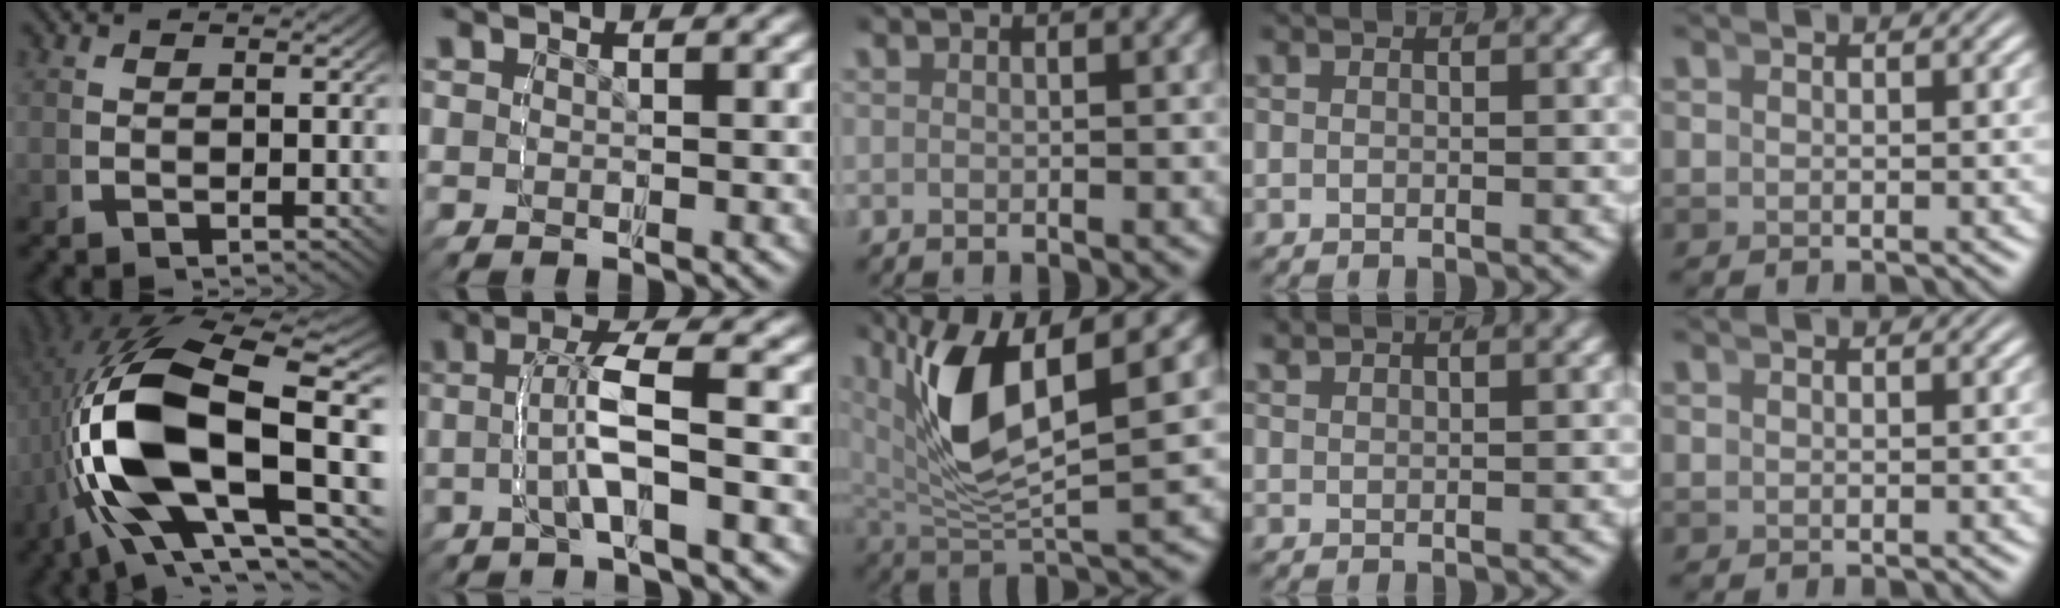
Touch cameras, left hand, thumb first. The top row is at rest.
{"thumb": {"total": 17.9, "force": [0.5, 8.8, 15.6], "torque": [-0.327, -0.023, 0.024]}, "index": {"total": 4.0, "force": [-0.2, 0.2, 4.0], "torque": [-0.077, 0.012, -0.009]}, "middle": {"total": 8.9, "force": [2.4, 3.7, 7.8], "torque": [-0.156, 0.009, 0.041]}, "ring": {"total": 1.9, "force": [1.9, -0.3, 0.3], "torque": [0.001, 0.009, 0.033]}}